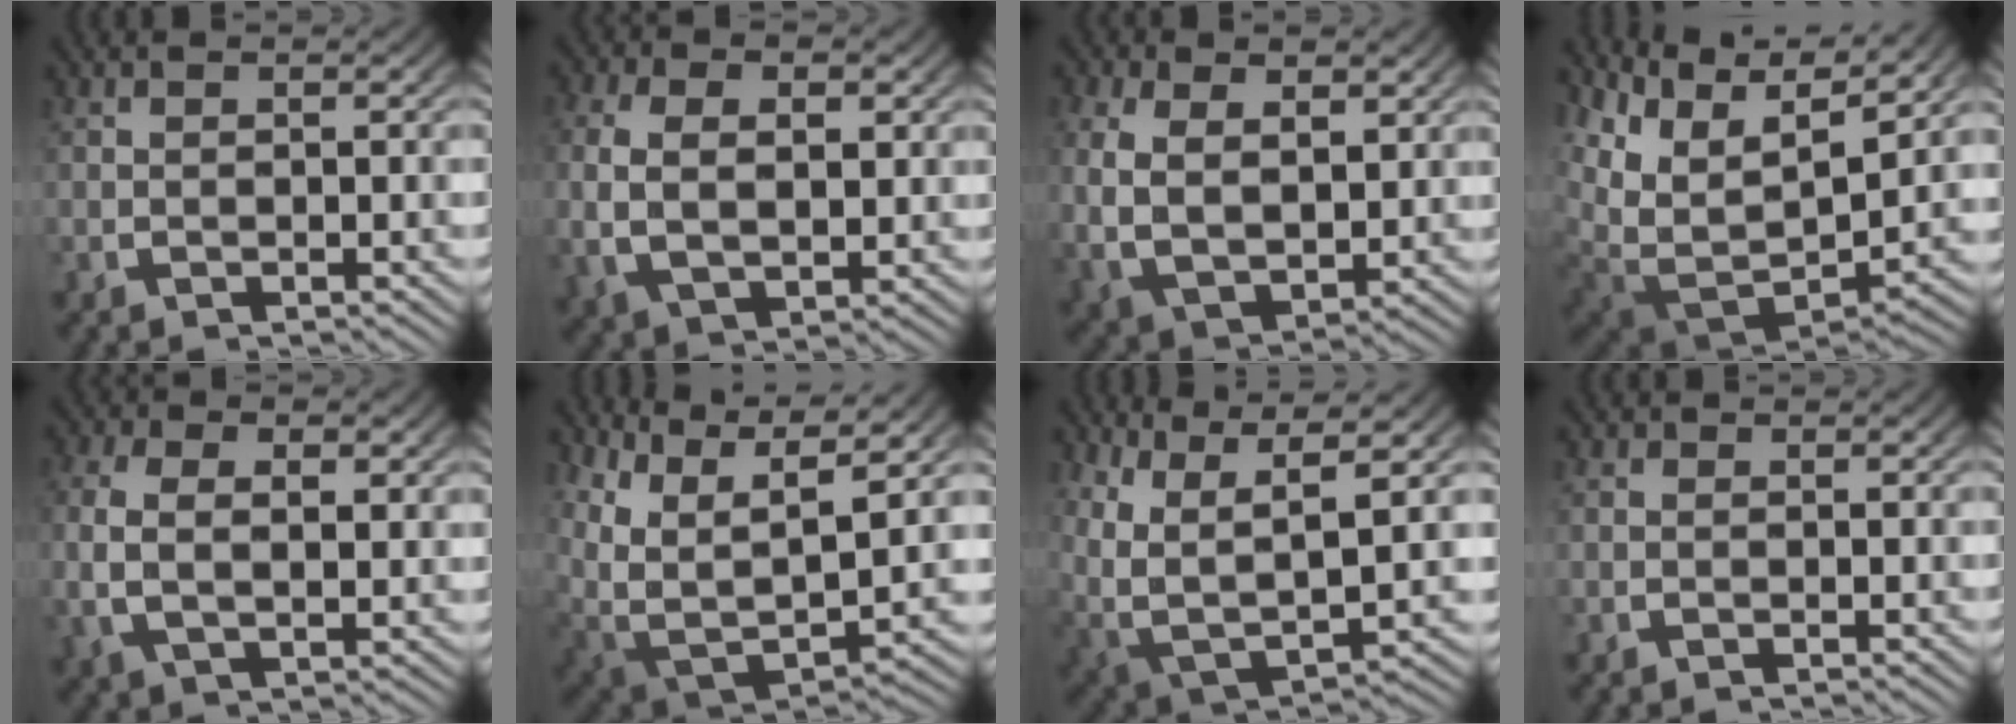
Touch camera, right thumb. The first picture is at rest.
{"total": 5.0, "force": [-1.0, 3.6, 3.4], "torque": [-0.102, -0.029, 0.002]}
{"total": 7.5, "force": [-0.4, 6.0, 4.5], "torque": [-0.138, -0.041, 0.008]}
{"total": 14.4, "force": [-2.3, 10.7, 9.3], "torque": [-0.242, -0.078, -0.021]}
{"total": 3.8, "force": [-0.8, 2.4, 2.8], "torque": [-0.093, -0.023, 0.001]}
{"total": 15.6, "force": [-1.3, 12.1, 9.8], "torque": [-0.256, -0.087, -0.003]}
{"total": 12.7, "force": [-1.3, 9.8, 8.0], "torque": [-0.204, -0.073, -0.002]}
{"total": 0.6, "force": [-0.4, -0.2, -0.5], "torque": [0.006, -0.002, -0.005]}